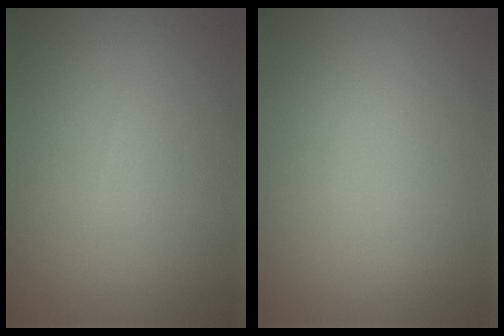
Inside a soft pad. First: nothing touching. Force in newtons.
{"total": 0.0}